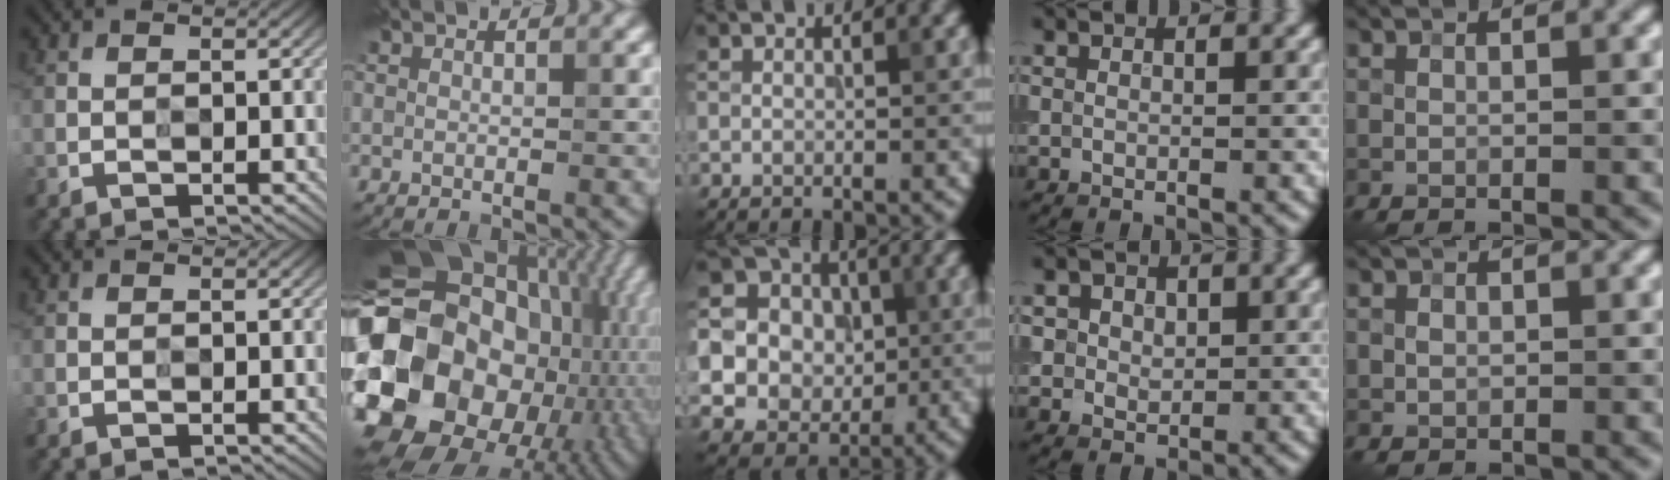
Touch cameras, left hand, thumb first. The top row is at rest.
{"index": {"total": 22.2, "force": [-2.1, 18.1, 12.7], "torque": [-0.255, -0.022, -0.043]}, "middle": {"total": 13.7, "force": [0.1, 12.9, 4.6], "torque": [-0.139, 0.026, -0.018]}, "ring": {"total": 4.0, "force": [1.5, 3.2, 1.8], "torque": [-0.034, 0.004, 0.014]}, "little": {"total": 0.8, "force": [0.1, 0.7, 0.3], "torque": [-0.002, -0.002, 0.001]}}